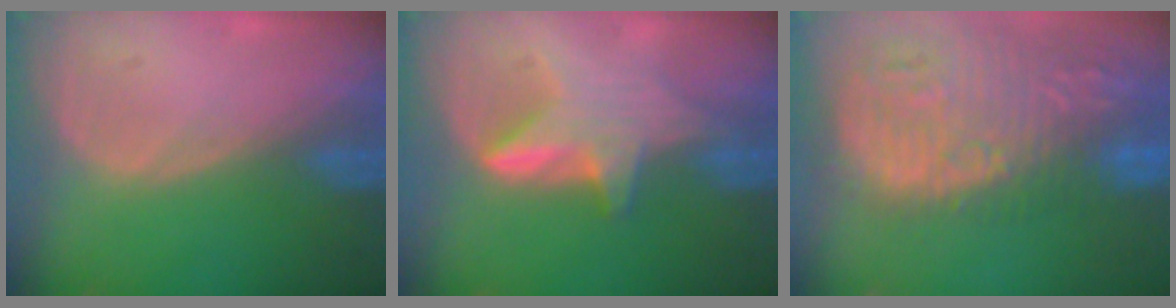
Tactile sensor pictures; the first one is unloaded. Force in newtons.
{"total": 6.1, "press": 5.7, "slide": 2.2}
{"total": 16.0, "press": 13.2, "slide": 9.0}